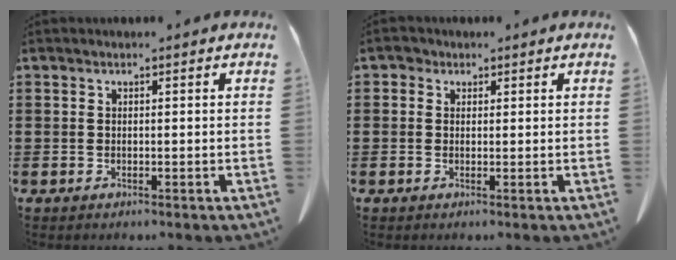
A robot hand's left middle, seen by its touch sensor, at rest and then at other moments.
{"total": 1.1, "force": [0.6, 0.9, 0.2], "torque": [-0.008, 0.006, 0.011]}